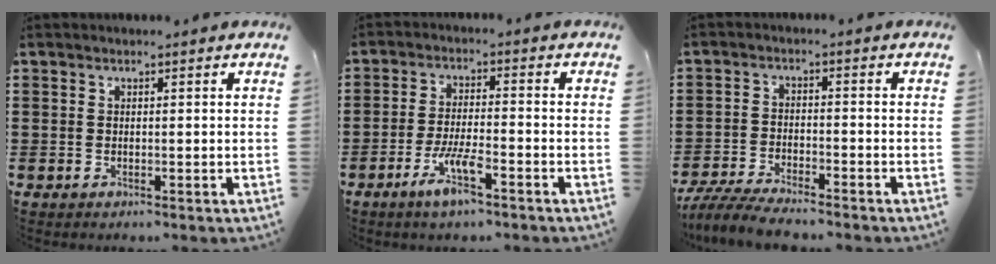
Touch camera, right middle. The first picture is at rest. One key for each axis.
{"total": 6.1, "fx": -3.6, "fy": 1.1, "fz": 4.9, "tx": -0.097, "ty": -0.004, "tz": -0.064}
{"total": 5.5, "fx": -5.2, "fy": 0.5, "fz": 1.7, "tx": -0.047, "ty": -0.008, "tz": -0.106}